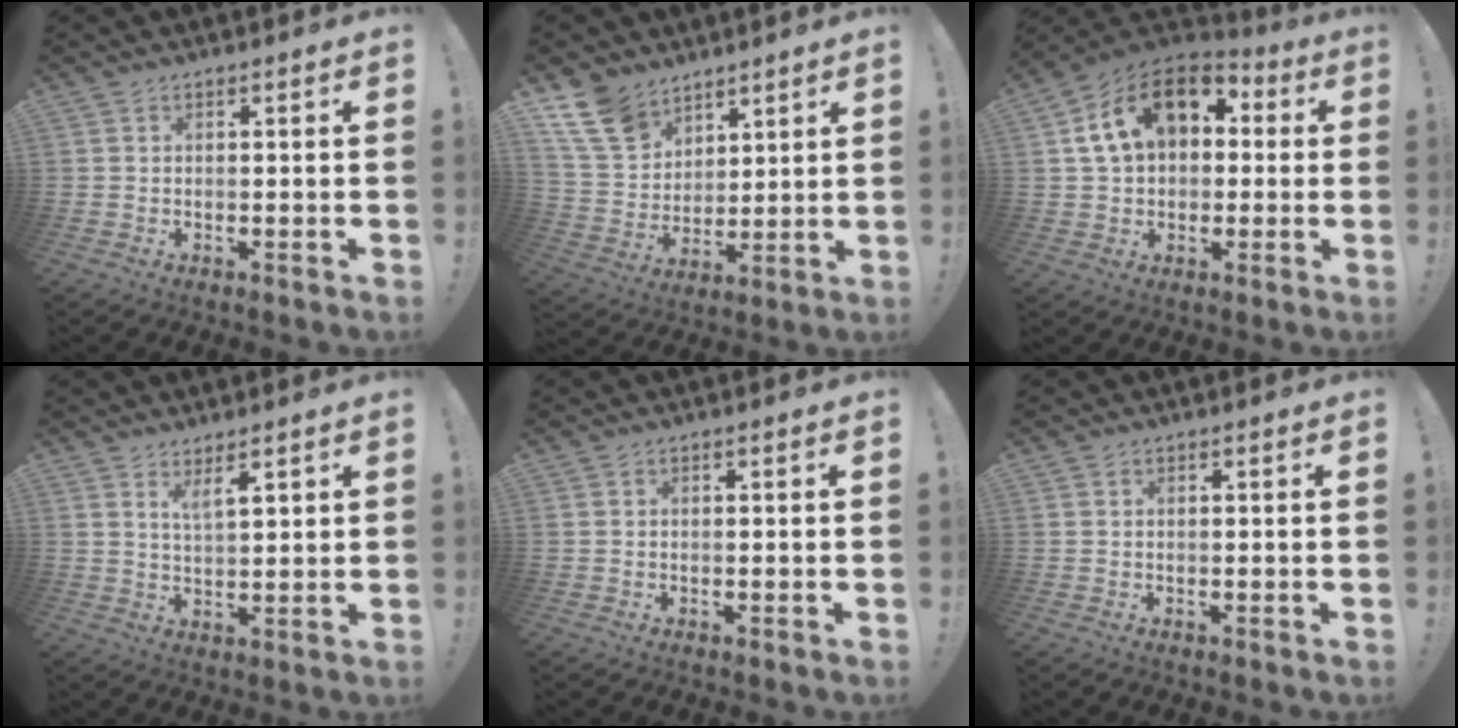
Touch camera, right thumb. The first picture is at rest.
{"total": 14.1, "force": [9.7, 8.7, 5.4], "torque": [-0.117, -0.051, 0.194]}
{"total": 18.6, "force": [5.9, 12.5, 12.4], "torque": [-0.200, 0.000, 0.108]}
{"total": 4.8, "force": [3.2, 1.0, 3.5], "torque": [-0.066, -0.016, 0.053]}
{"total": 0.0}
{"total": 0.0}